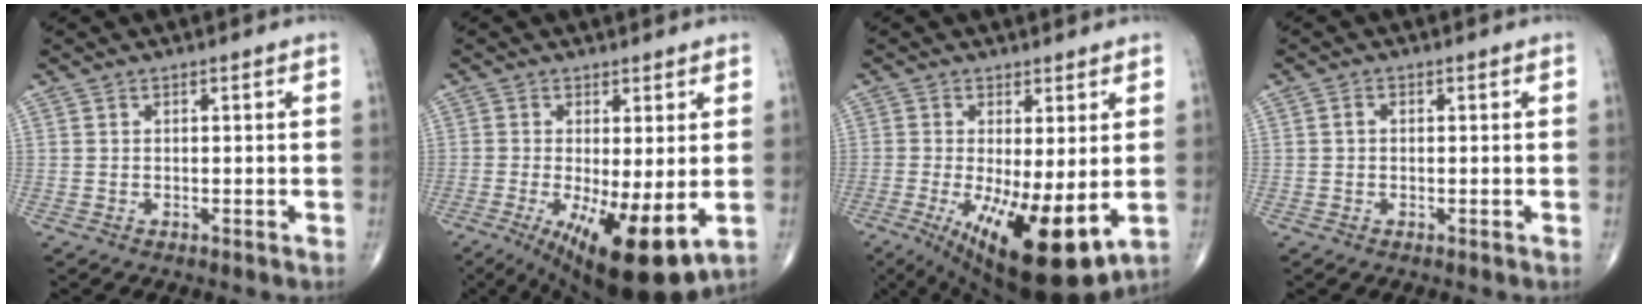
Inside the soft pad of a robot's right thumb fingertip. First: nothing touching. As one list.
[{"total": 13.9, "force": [-3.4, 4.4, 12.8], "torque": [-0.207, -0.024, -0.038]}, {"total": 15.9, "force": [-3.4, 5.4, 14.6], "torque": [-0.235, -0.029, -0.032]}, {"total": 1.0, "force": [0.0, 0.7, 0.7], "torque": [-0.010, 0.005, -0.002]}]